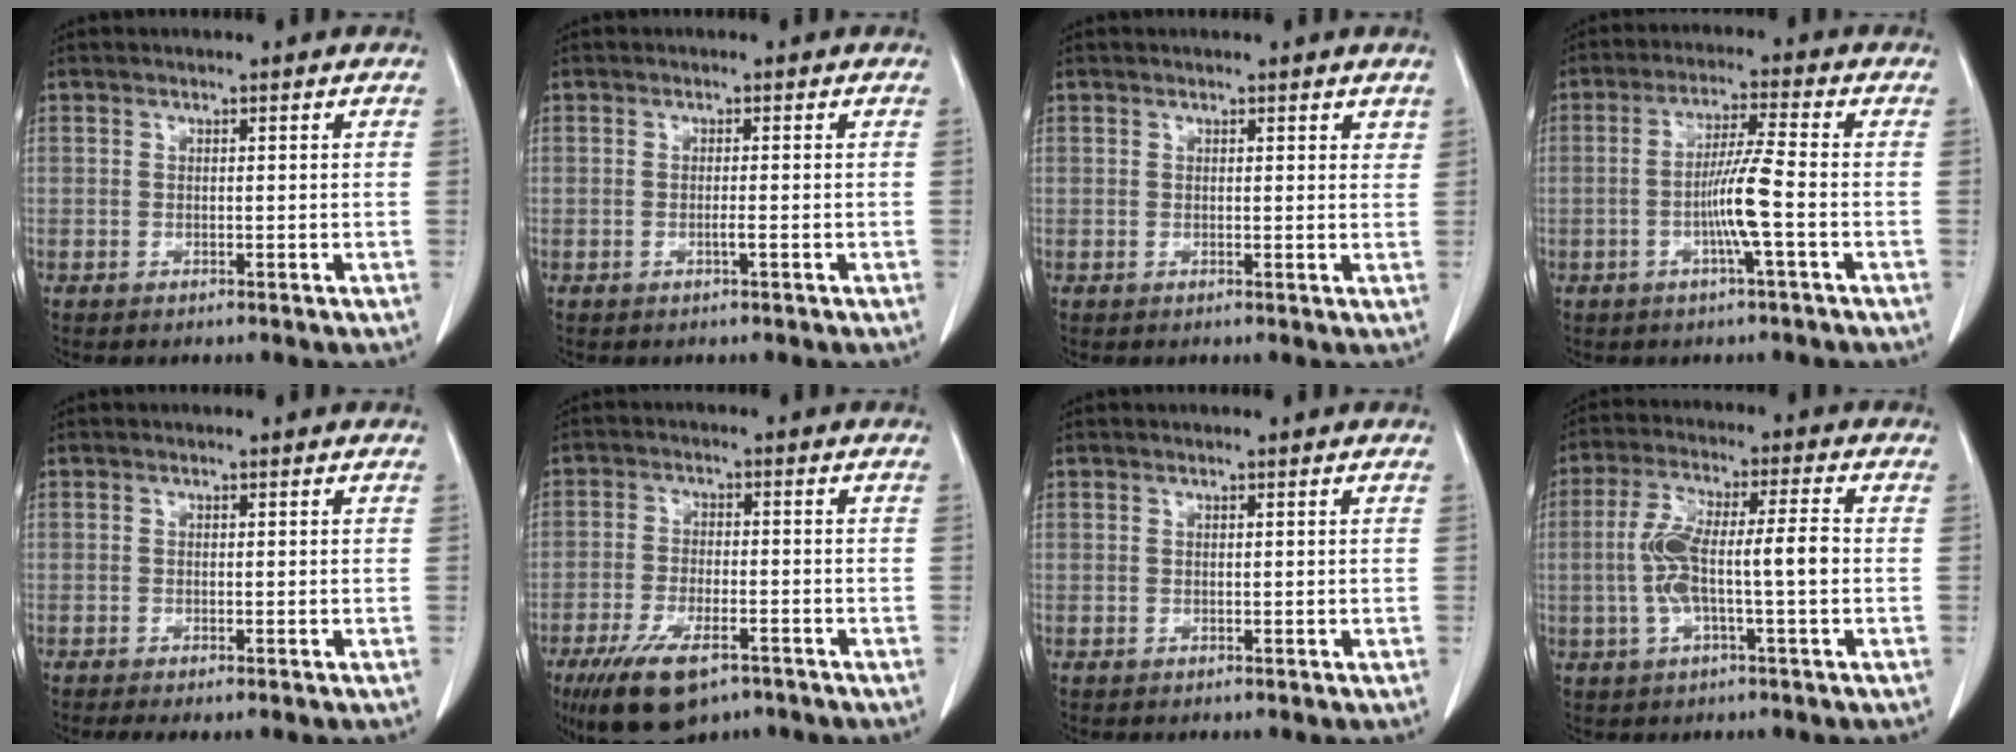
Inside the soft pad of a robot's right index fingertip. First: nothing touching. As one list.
[{"total": 0.9, "force": [-0.3, -0.1, 0.9], "torque": [-0.018, -0.001, -0.006]}, {"total": 1.6, "force": [1.3, 0.6, 0.7], "torque": [0.002, -0.003, 0.012]}, {"total": 6.8, "force": [-1.7, -0.8, 6.5], "torque": [-0.128, 0.000, -0.035]}, {"total": 1.7, "force": [-0.8, 0.4, 1.4], "torque": [-0.023, -0.005, -0.012]}, {"total": 10.8, "force": [-7.0, 4.0, 7.2], "torque": [-0.135, -0.016, -0.116]}, {"total": 0.0}, {"total": 9.2, "force": [-1.0, 1.4, 9.1], "torque": [-0.181, 0.022, -0.021]}]